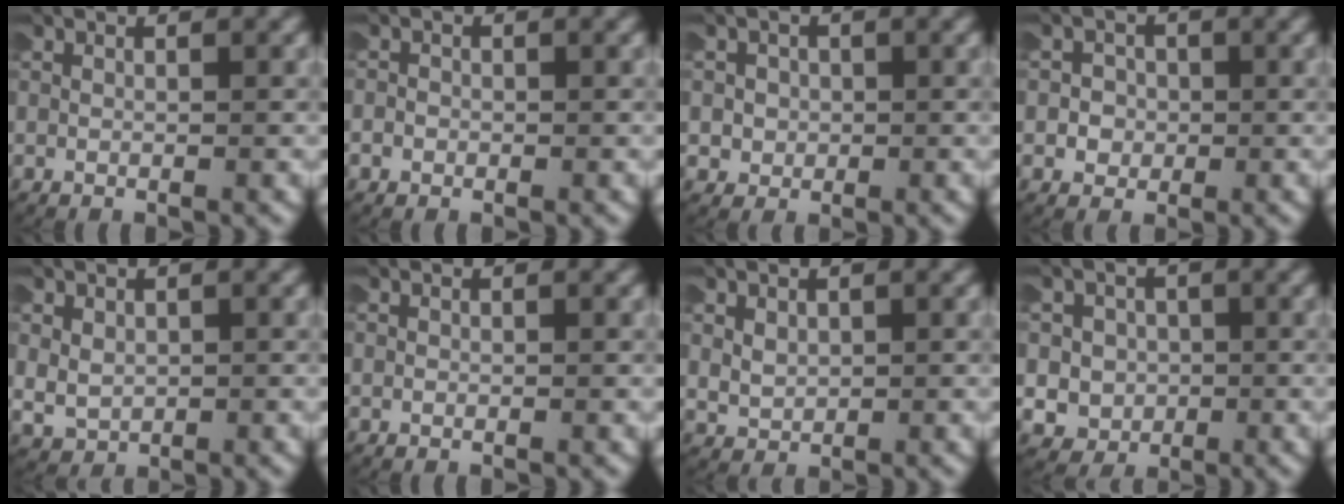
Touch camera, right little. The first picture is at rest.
{"total": 1.8, "force": [-0.6, 1.7, 0.2], "torque": [-0.009, 0.004, -0.018]}
{"total": 3.4, "force": [-0.5, 3.3, 0.6], "torque": [-0.032, -0.001, -0.016]}
{"total": 2.6, "force": [-0.8, 2.5, 0.5], "torque": [-0.017, 0.002, -0.021]}
{"total": 2.7, "force": [0.6, 2.3, 1.2], "torque": [-0.045, -0.010, 0.020]}
{"total": 0.0}
{"total": 1.5, "force": [0.6, 1.2, 0.6], "torque": [-0.032, -0.007, 0.020]}
{"total": 7.8, "force": [-1.9, 7.4, 1.7], "torque": [-0.058, -0.019, -0.038]}